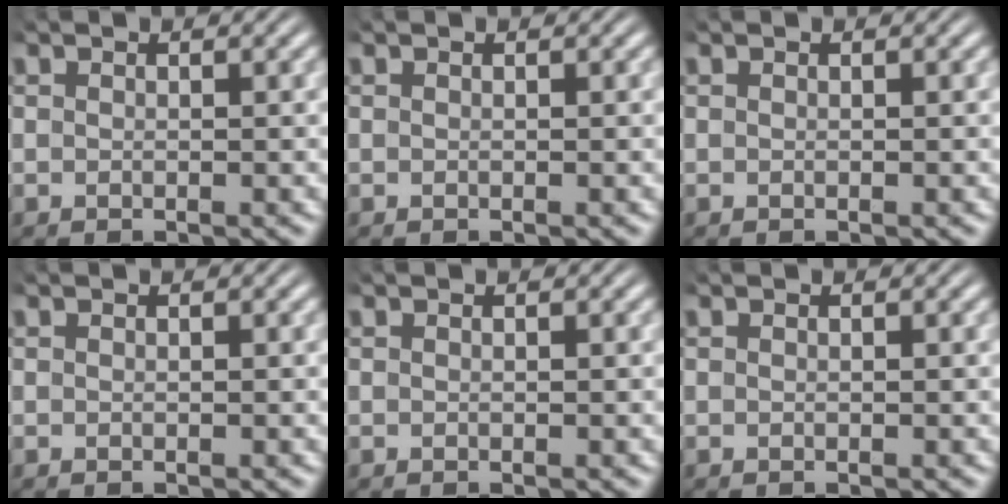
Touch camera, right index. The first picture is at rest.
{"total": 0.0}
{"total": 0.0}
{"total": 0.0}
{"total": 0.0}
{"total": 0.0}